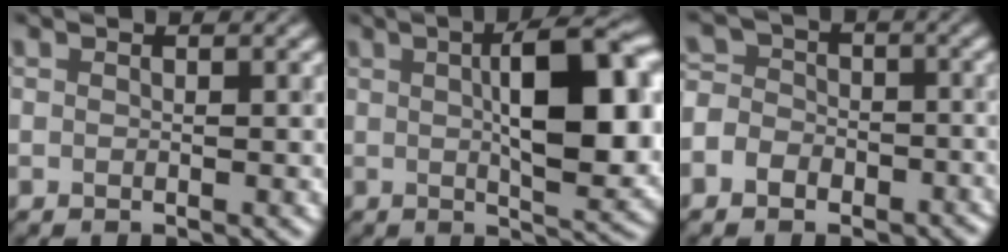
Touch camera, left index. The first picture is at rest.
{"total": 9.9, "force": [1.5, 3.2, 9.3], "torque": [-0.129, 0.005, 0.023]}
{"total": 7.1, "force": [-3.7, 5.7, 1.9], "torque": [-0.012, 0.001, -0.082]}